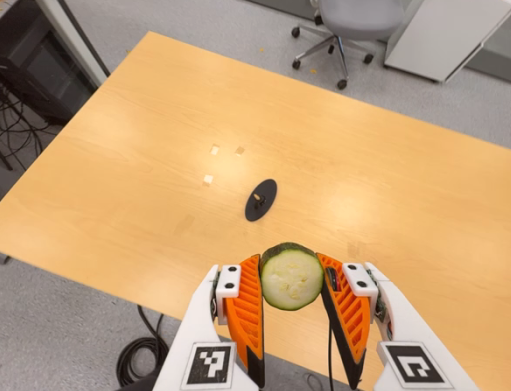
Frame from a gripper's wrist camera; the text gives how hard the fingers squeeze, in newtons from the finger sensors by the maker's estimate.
{"total": 12.5, "left": 13.6, "right": 11.4}